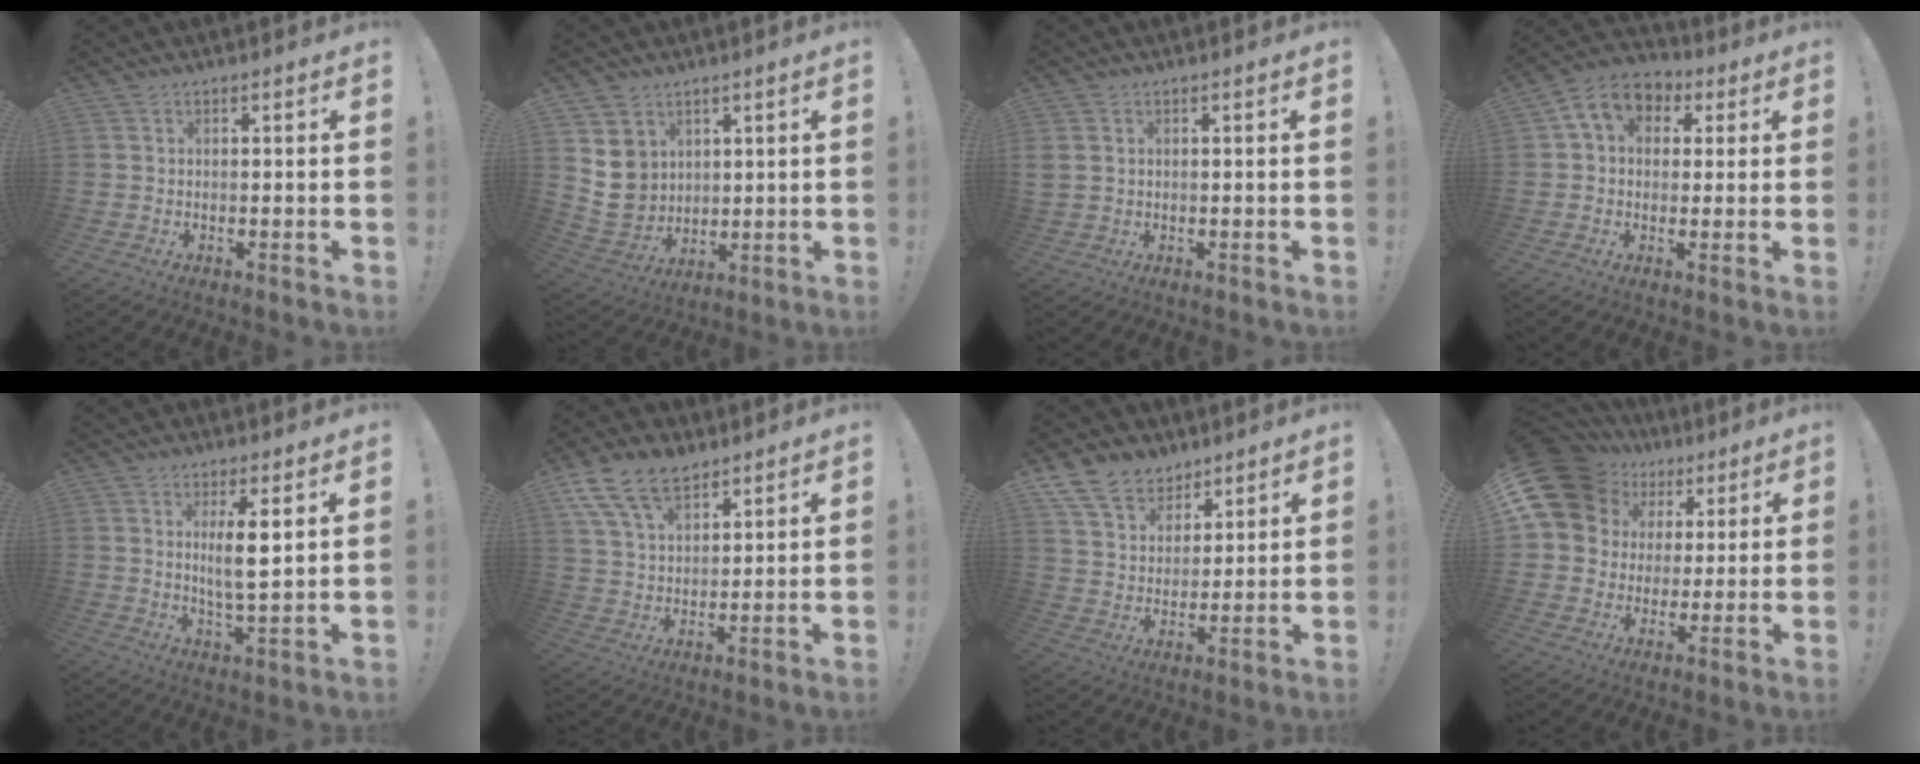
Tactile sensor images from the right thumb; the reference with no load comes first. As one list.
[{"total": 10.4, "force": [4.2, 9.1, 3.0], "torque": [-0.048, -0.025, 0.091]}, {"total": 2.0, "force": [0.6, 1.7, 0.8], "torque": [-0.025, 0.008, 0.014]}, {"total": 10.0, "force": [3.1, 7.9, 5.4], "torque": [-0.084, 0.000, 0.066]}, {"total": 7.6, "force": [2.3, 1.4, 7.1], "torque": [-0.131, -0.010, 0.034]}, {"total": 13.7, "force": [9.2, 7.5, 6.8], "torque": [-0.129, -0.041, 0.175]}, {"total": 12.3, "force": [9.1, 7.7, 3.1], "torque": [-0.073, -0.059, 0.182]}, {"total": 16.1, "force": [7.4, 12.5, 6.9], "torque": [-0.129, -0.036, 0.156]}]